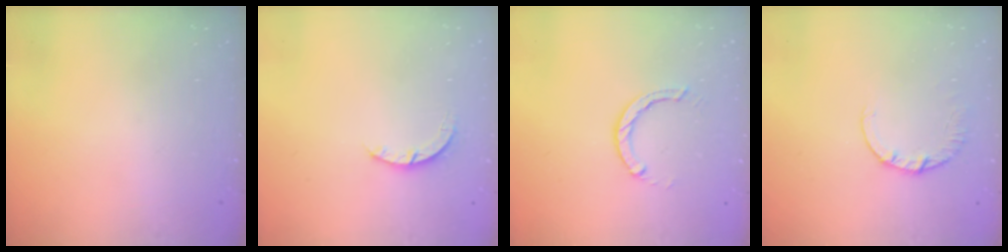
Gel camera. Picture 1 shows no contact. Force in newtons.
{"total": 2.9, "press": 2.9, "slide": 0.4}
{"total": 2.9, "press": 2.9, "slide": 0.4}
{"total": 2.4, "press": 2.4, "slide": 0.2}